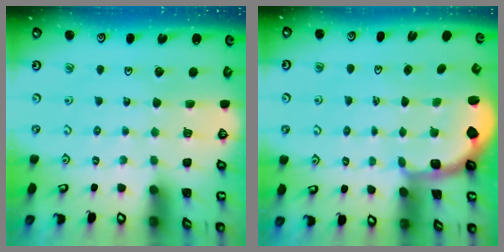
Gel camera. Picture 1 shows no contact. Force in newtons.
{"total": 2.4, "press": 1.2, "slide": 2.1}